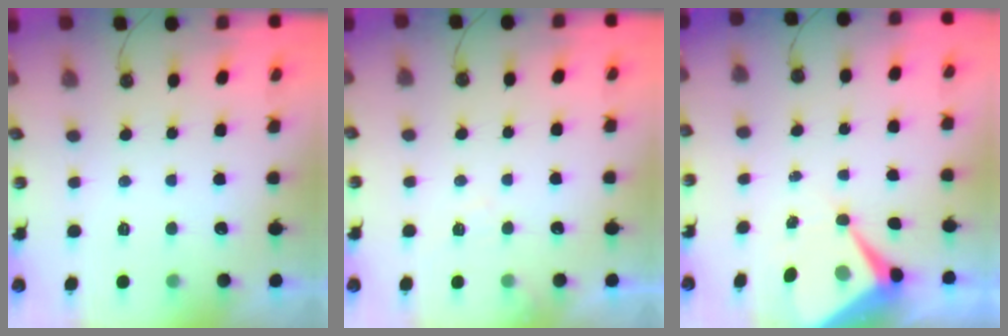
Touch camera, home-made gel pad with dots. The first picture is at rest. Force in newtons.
{"total": 5.4, "press": 5.3, "slide": 0.8}
{"total": 7.8, "press": 7.8, "slide": 0.7}